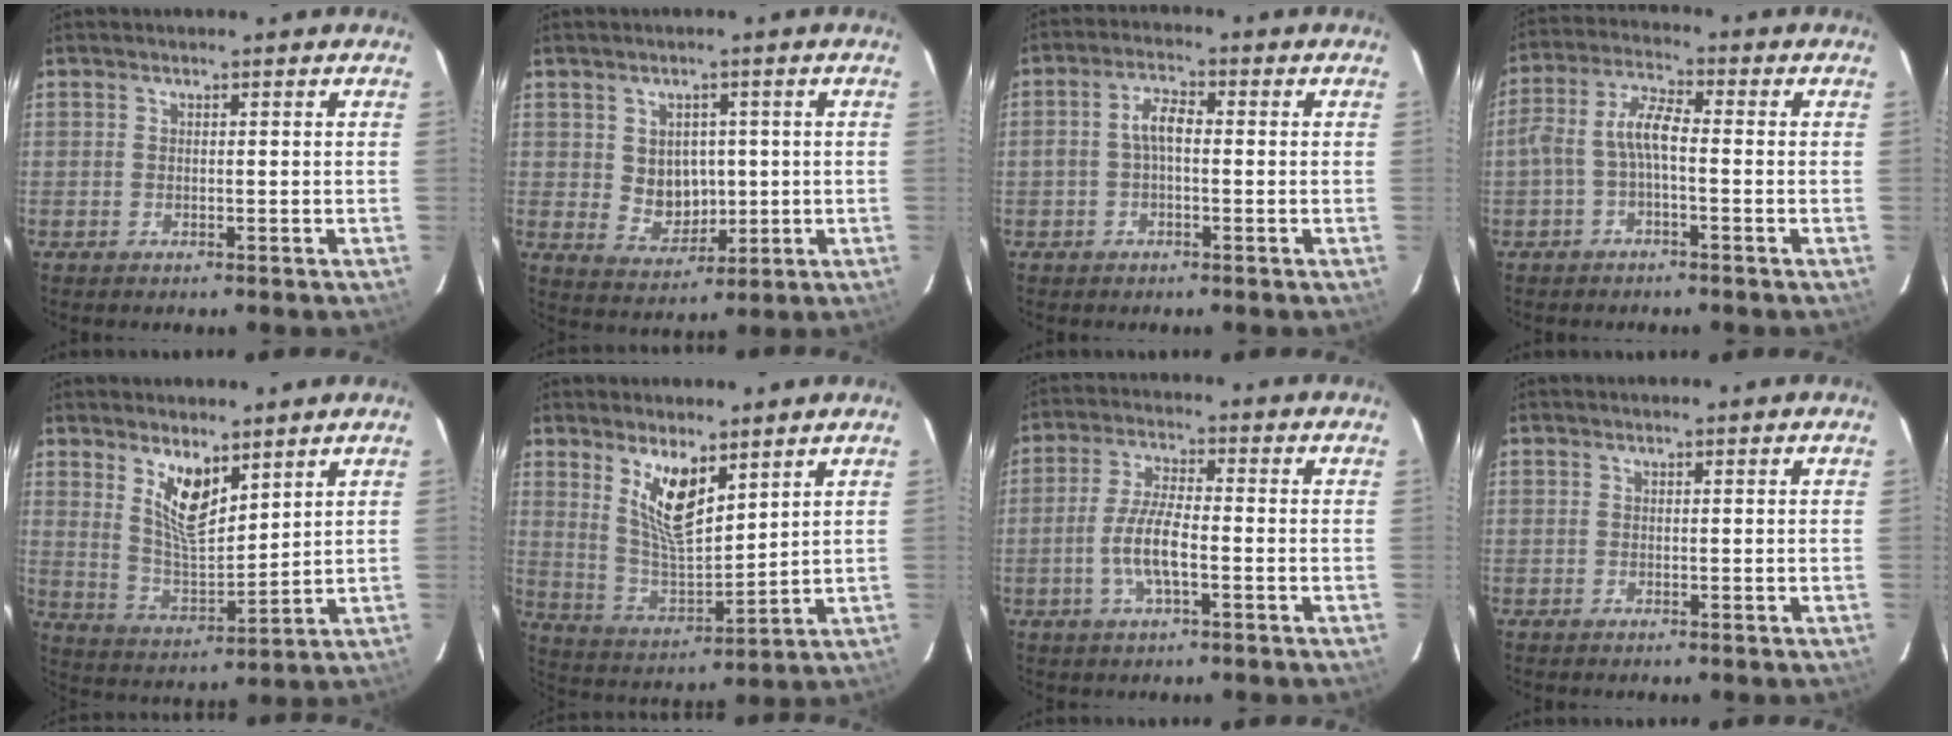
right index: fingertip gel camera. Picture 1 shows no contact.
{"total": 6.6, "force": [0.6, 5.7, 3.3], "torque": [-0.061, 0.004, 0.026]}
{"total": 3.8, "force": [-0.4, 1.7, 3.4], "torque": [-0.070, 0.014, -0.008]}
{"total": 5.6, "force": [-1.6, 1.8, 5.1], "torque": [-0.117, 0.019, -0.031]}
{"total": 9.0, "force": [5.4, 3.3, 6.3], "torque": [-0.112, -0.006, 0.111]}
{"total": 10.4, "force": [5.9, 3.6, 7.8], "torque": [-0.146, -0.005, 0.126]}
{"total": 7.3, "force": [-2.2, 1.7, 6.7], "torque": [-0.137, 0.002, -0.045]}
{"total": 0.0}